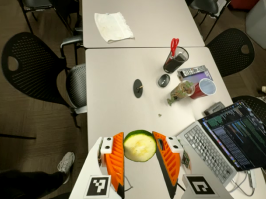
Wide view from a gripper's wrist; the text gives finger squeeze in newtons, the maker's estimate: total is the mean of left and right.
{"total": 8.5, "left": 8.5, "right": 8.4}